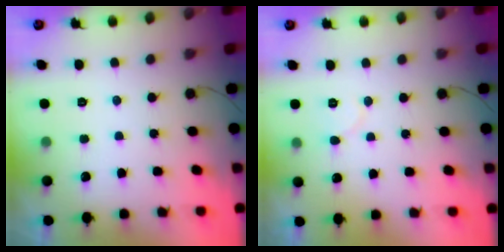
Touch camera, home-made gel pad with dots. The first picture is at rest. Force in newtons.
{"total": 5.1, "press": 5.0, "slide": 0.5}